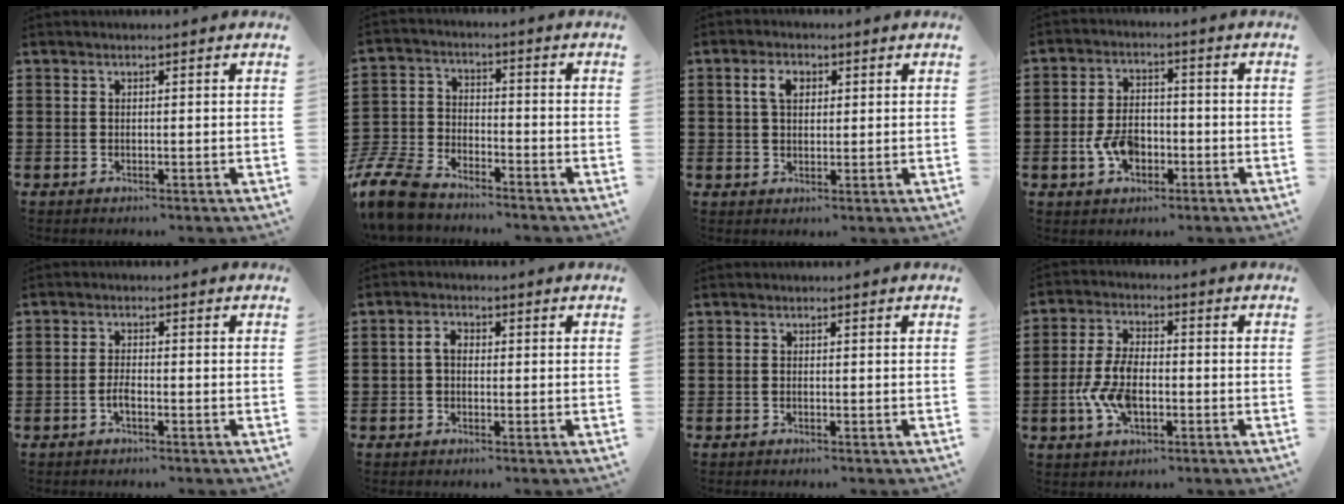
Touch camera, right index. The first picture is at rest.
{"total": 9.0, "force": [-8.2, 2.3, 2.9], "torque": [-0.094, 0.011, -0.170]}
{"total": 3.7, "force": [1.2, 2.4, 2.6], "torque": [-0.060, 0.014, 0.019]}
{"total": 6.0, "force": [-1.8, 3.8, 4.4], "torque": [-0.099, 0.004, -0.035]}
{"total": 2.0, "force": [-1.0, 0.6, 1.6], "torque": [-0.039, 0.000, -0.022]}
{"total": 2.4, "force": [-0.1, 1.5, 1.9], "torque": [-0.045, 0.004, -0.007]}
{"total": 0.0}
{"total": 7.4, "force": [-1.8, 4.0, 5.9], "torque": [-0.146, -0.002, -0.041]}